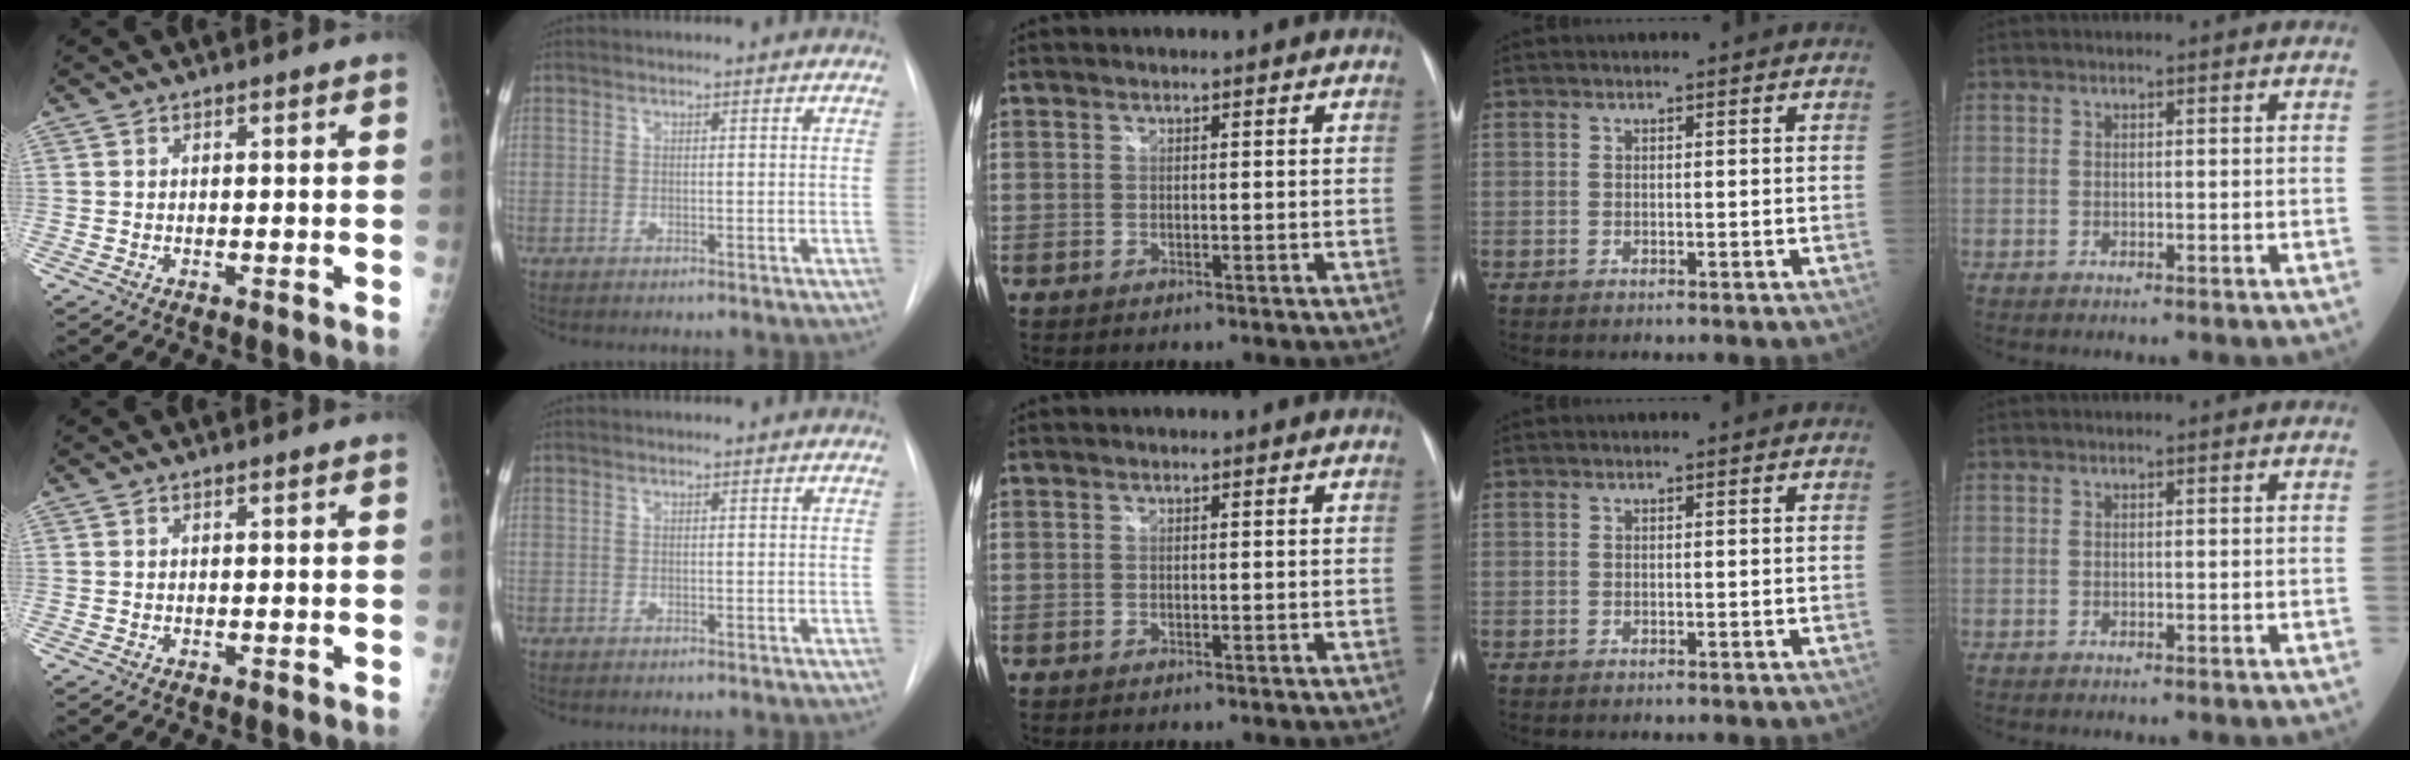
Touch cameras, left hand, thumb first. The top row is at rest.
{}